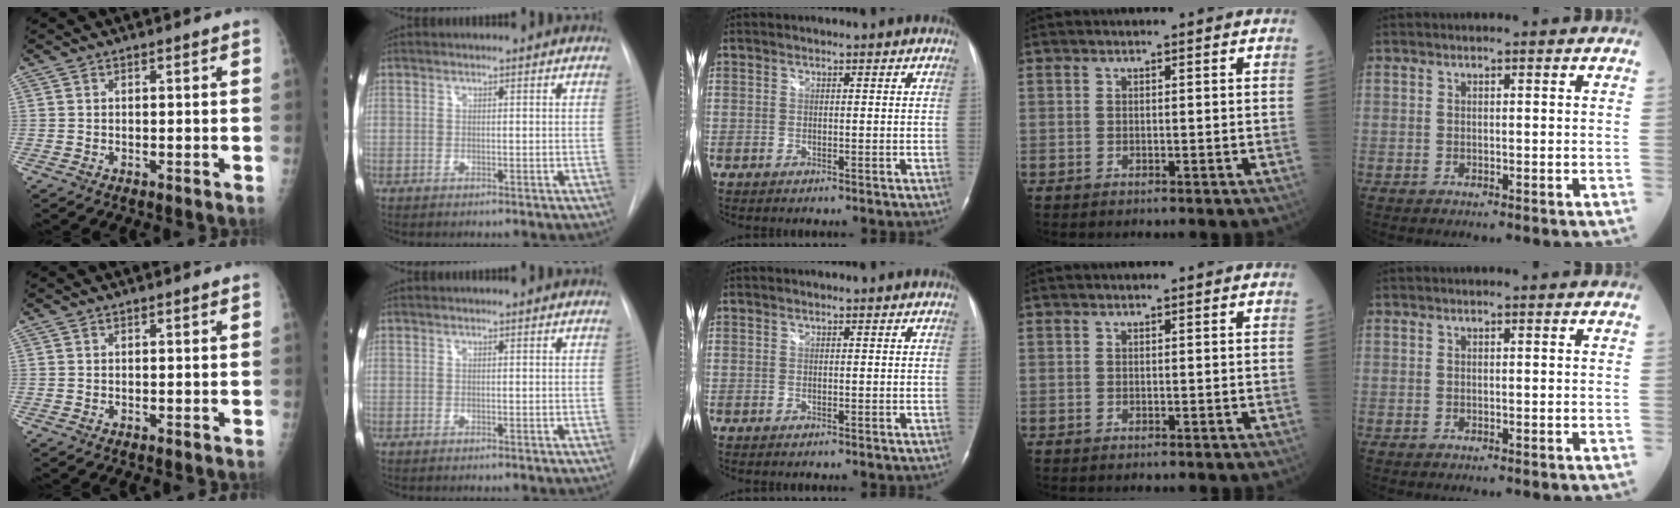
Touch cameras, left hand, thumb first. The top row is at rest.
{}